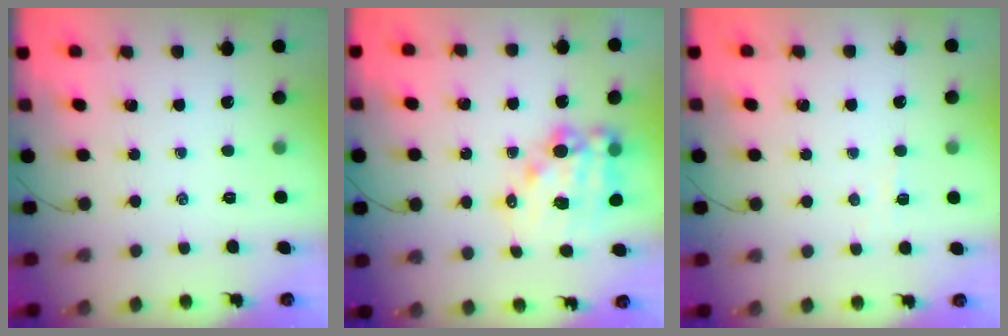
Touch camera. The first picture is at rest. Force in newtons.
{"total": 14.5, "press": 14.1, "slide": 3.4}
{"total": 3.1, "press": 3.0, "slide": 0.8}